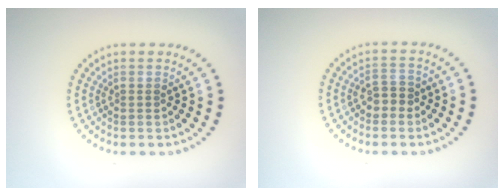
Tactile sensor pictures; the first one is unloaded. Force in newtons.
{"total": 1.8, "press": 1.7, "slide": 0.6}